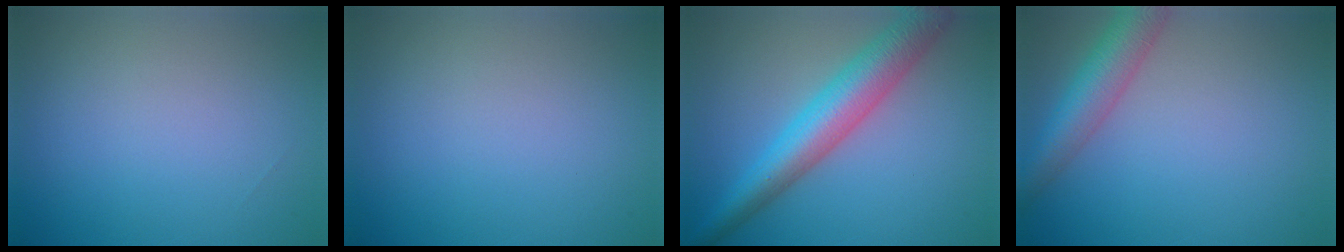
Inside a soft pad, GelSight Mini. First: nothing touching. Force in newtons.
{"total": 0.0}
{"total": 6.9, "press": 6.9, "slide": 0.1}
{"total": 5.0, "press": 5.0, "slide": 0.3}